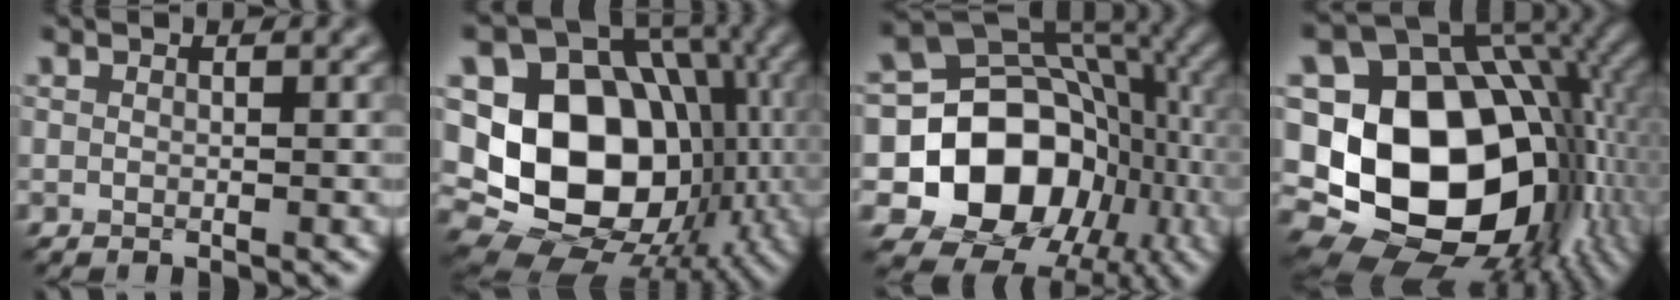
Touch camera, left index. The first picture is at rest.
{"total": 16.6, "force": [-1.8, 13.2, 9.9], "torque": [-0.151, -0.006, -0.034]}
{"total": 14.3, "force": [-3.6, 11.3, 7.9], "torque": [-0.128, -0.011, -0.069]}
{"total": 19.2, "force": [-1.5, 14.0, 12.9], "torque": [-0.213, -0.011, 0.003]}